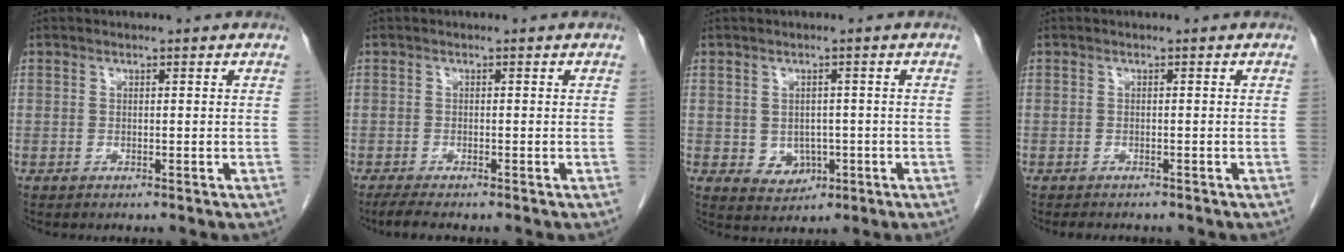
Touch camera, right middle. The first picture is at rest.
{"total": 3.1, "force": [-2.5, 0.2, 1.8], "torque": [-0.039, -0.011, -0.040]}
{"total": 3.7, "force": [-0.7, 3.1, 2.0], "torque": [-0.027, 0.000, 0.003]}
{"total": 3.2, "force": [-2.7, 1.1, 1.2], "torque": [-0.023, -0.008, -0.031]}